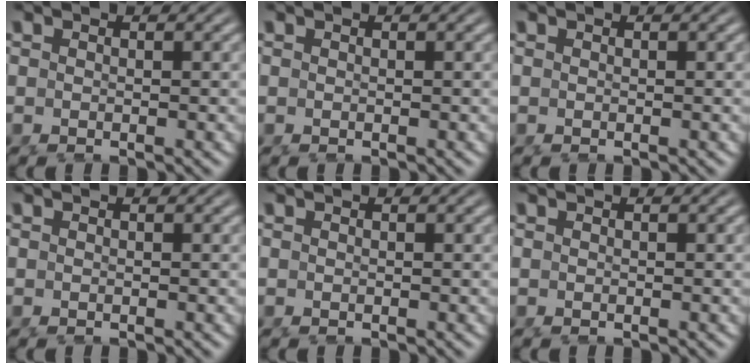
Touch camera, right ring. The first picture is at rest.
{"total": 0.0}
{"total": 0.0}
{"total": 0.0}
{"total": 0.0}
{"total": 0.0}